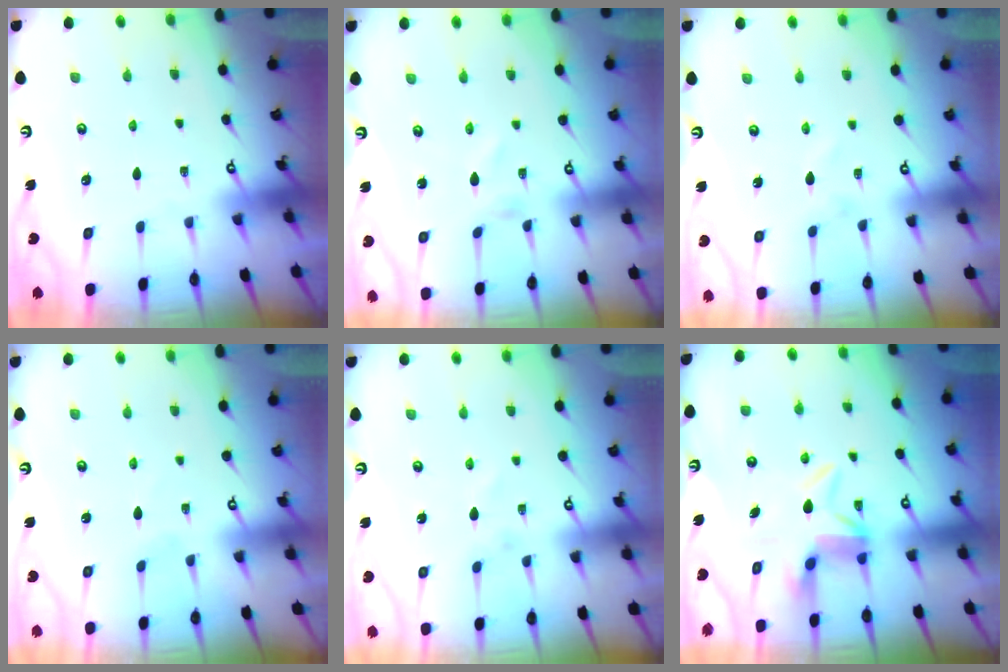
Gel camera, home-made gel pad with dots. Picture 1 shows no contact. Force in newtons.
{"total": 0.8, "press": 0.8, "slide": 0.1}
{"total": 0.8, "press": 0.8, "slide": 0.1}
{"total": 1.3, "press": 1.3, "slide": 0.1}
{"total": 0.6, "press": 0.5, "slide": 0.3}
{"total": 5.5, "press": 5.5, "slide": 0.7}